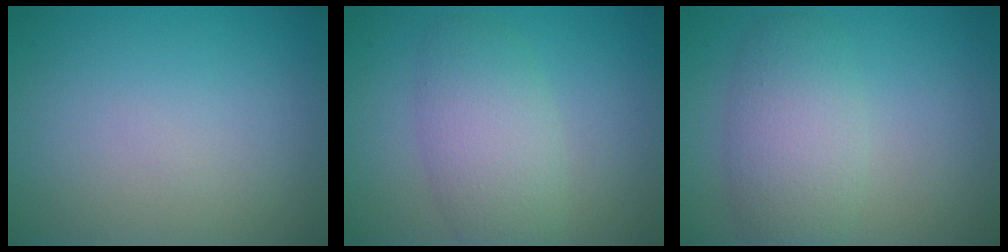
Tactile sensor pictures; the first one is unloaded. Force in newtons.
{"total": 4.8, "press": 4.8, "slide": 0.1}
{"total": 4.9, "press": 4.9, "slide": 0.1}